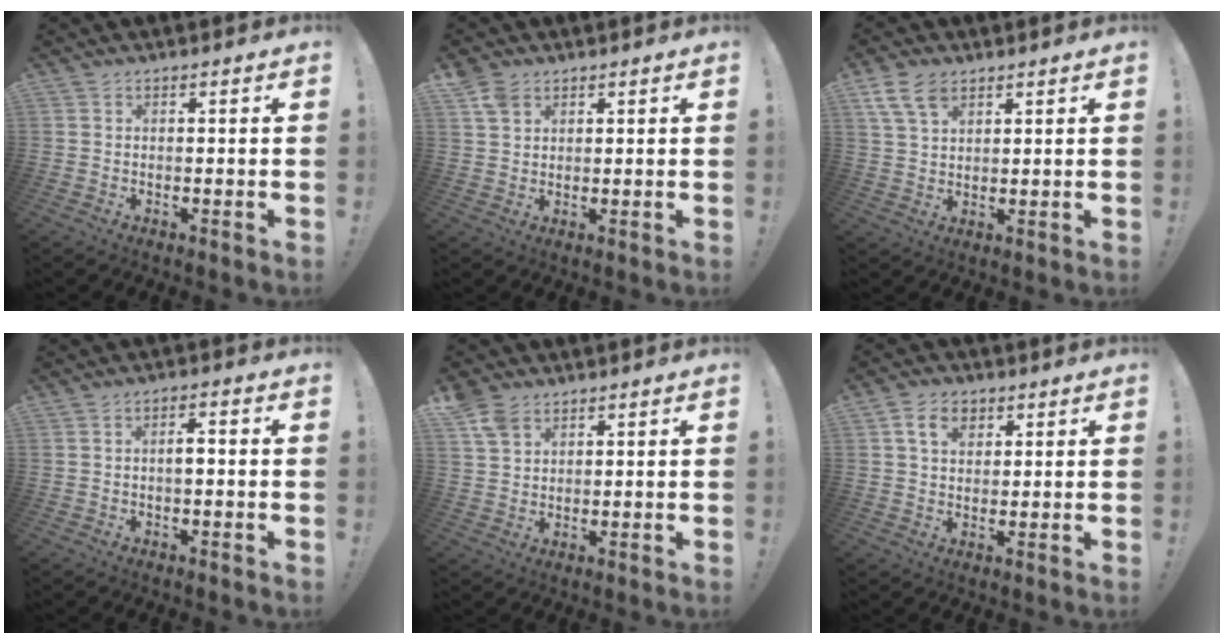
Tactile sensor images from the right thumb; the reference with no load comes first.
{"total": 4.9, "force": [3.0, 3.2, 2.0], "torque": [-0.040, -0.007, 0.059]}
{"total": 8.2, "force": [4.9, 4.7, 4.6], "torque": [-0.088, -0.008, 0.097]}
{"total": 2.8, "force": [-0.7, 0.9, 2.6], "torque": [-0.041, 0.008, -0.017]}
{"total": 6.1, "force": [3.8, 4.0, 2.6], "torque": [-0.046, -0.012, 0.074]}
{"total": 7.1, "force": [2.9, 5.1, 4.0], "torque": [-0.066, 0.005, 0.052]}